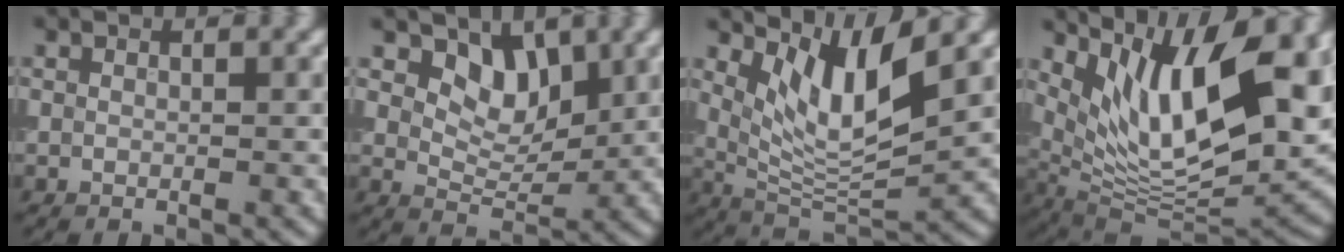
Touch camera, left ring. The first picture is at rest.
{"total": 3.9, "force": [2.2, 2.3, 2.2], "torque": [-0.038, -0.013, 0.034]}
{"total": 6.5, "force": [3.1, 2.1, 5.3], "torque": [-0.103, -0.015, 0.061]}
{"total": 14.3, "force": [5.5, 4.8, 12.2], "torque": [-0.193, -0.008, 0.100]}